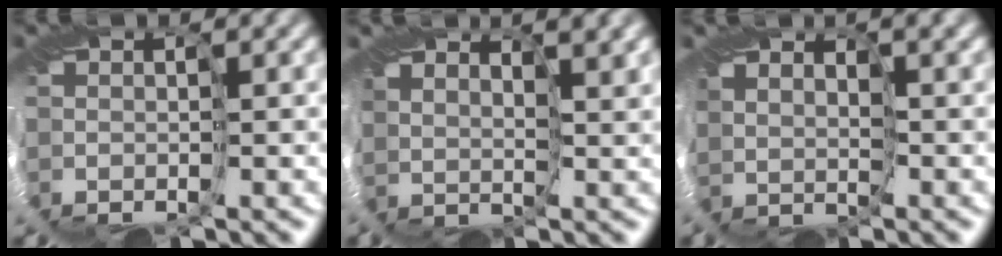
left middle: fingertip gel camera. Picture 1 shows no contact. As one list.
[{"total": 3.8, "force": [3.5, 0.9, 1.0], "torque": [-0.023, 0.007, 0.069]}, {"total": 2.1, "force": [2.0, 0.7, 0.4], "torque": [-0.010, 0.008, 0.042]}]